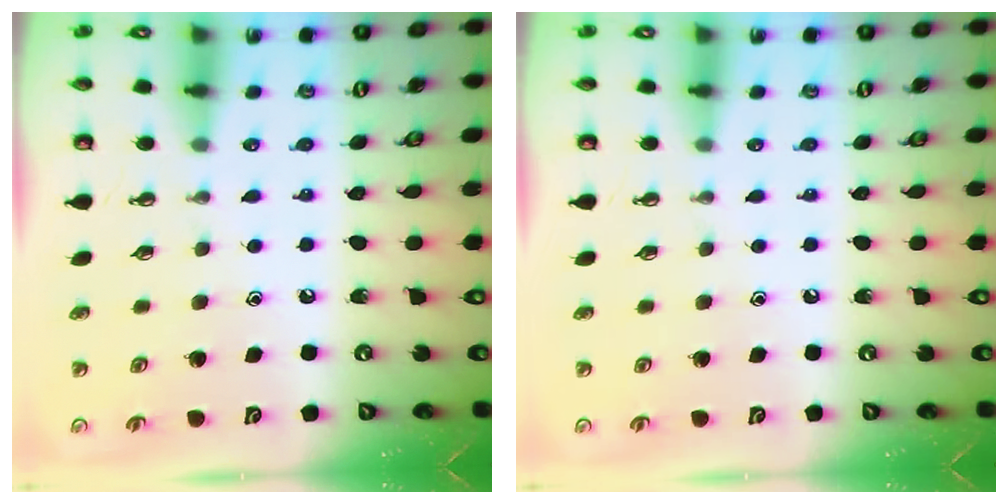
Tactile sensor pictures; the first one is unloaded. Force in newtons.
{"total": 0.0}